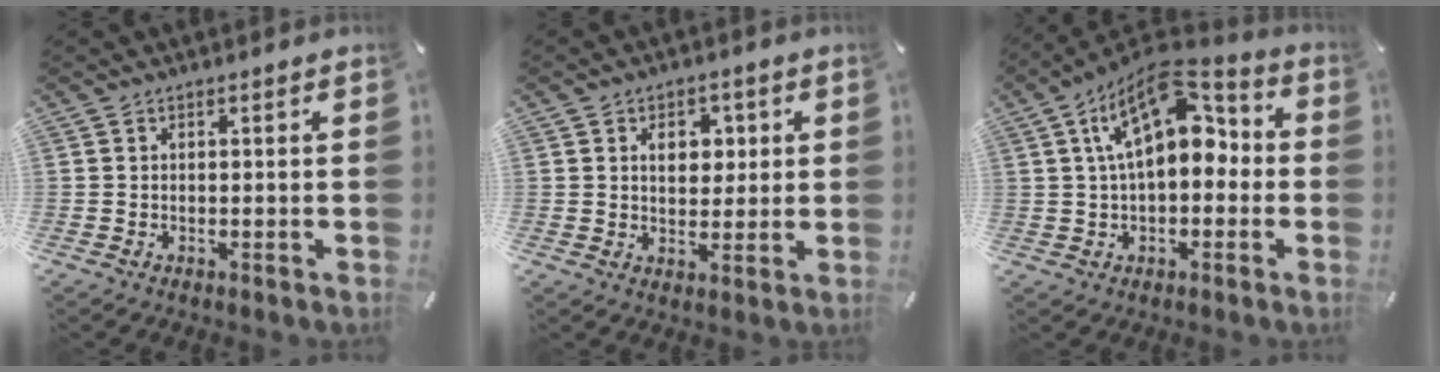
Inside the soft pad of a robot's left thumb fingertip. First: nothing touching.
{"total": 6.1, "force": [1.7, 4.8, 3.4], "torque": [-0.043, -0.003, 0.020]}
{"total": 15.5, "force": [5.3, 8.7, 11.7], "torque": [-0.200, -0.022, 0.092]}